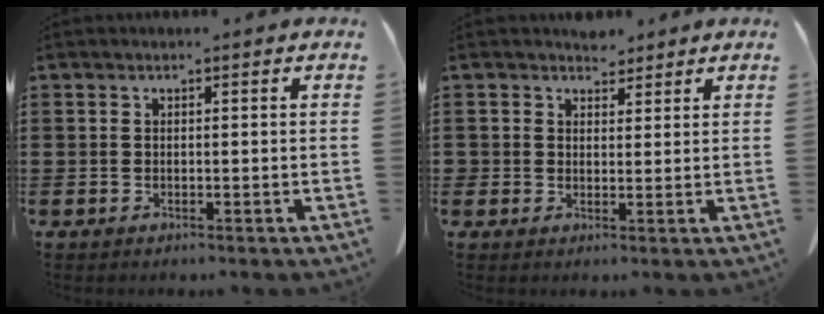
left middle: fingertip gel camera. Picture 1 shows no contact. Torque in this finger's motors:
{"motor_torque": [0.31, -0.26, 0.00, 0.00]}